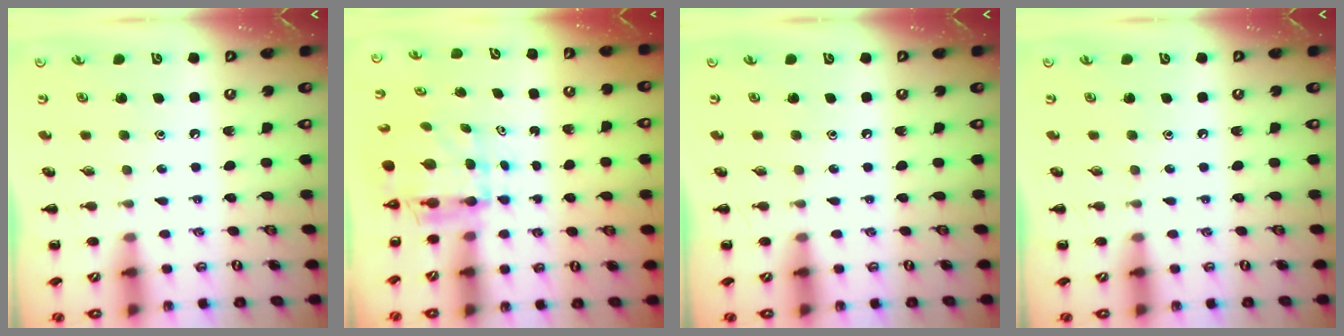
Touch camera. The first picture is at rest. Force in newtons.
{"total": 4.9, "press": 4.8, "slide": 1.1}
{"total": 0.0}
{"total": 0.0}